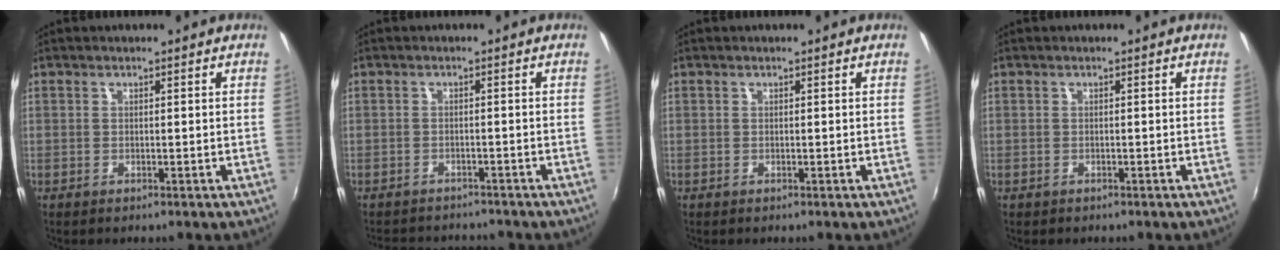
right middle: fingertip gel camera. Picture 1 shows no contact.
{"total": 7.2, "force": [-6.6, 2.0, 1.9], "torque": [-0.050, -0.007, -0.096]}
{"total": 0.0}
{"total": 0.5, "force": [-0.3, 0.4, 0.0], "torque": [-0.003, -0.002, -0.005]}